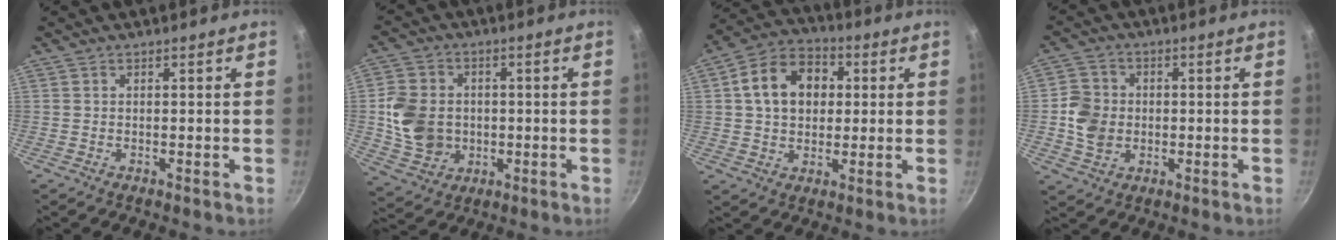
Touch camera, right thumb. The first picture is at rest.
{"total": 11.6, "force": [-0.3, 9.8, 6.2], "torque": [-0.097, 0.004, 0.001]}
{"total": 12.7, "force": [2.3, 9.6, 8.0], "torque": [-0.108, 0.021, 0.025]}
{"total": 7.6, "force": [-0.5, 6.6, 3.7], "torque": [-0.052, 0.008, -0.015]}